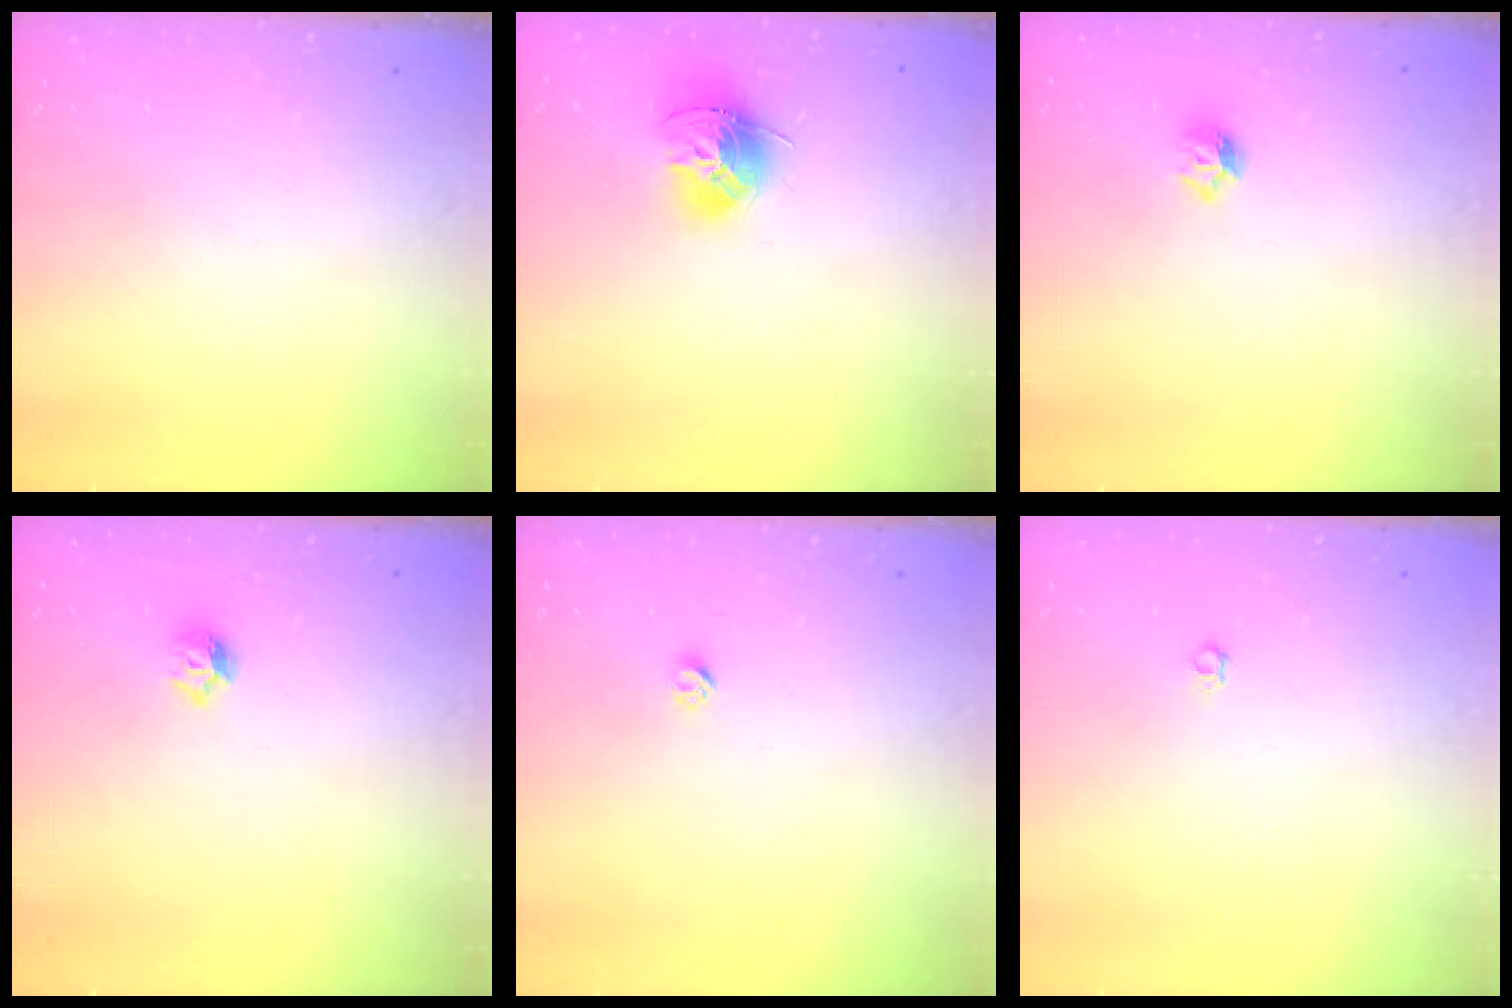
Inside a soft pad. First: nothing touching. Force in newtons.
{"total": 12.6, "press": 12.5, "slide": 1.2}
{"total": 6.5, "press": 6.5, "slide": 0.7}
{"total": 6.5, "press": 6.5, "slide": 0.7}
{"total": 2.3, "press": 2.3, "slide": 0.2}
{"total": 3.5, "press": 3.4, "slide": 0.6}